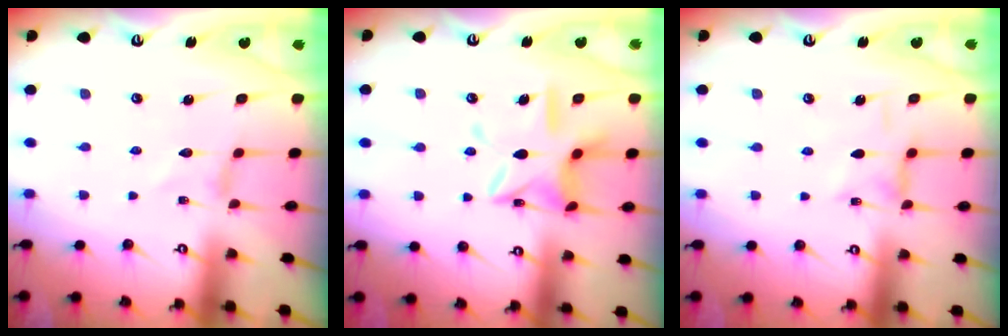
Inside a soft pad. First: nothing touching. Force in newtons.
{"total": 11.9, "press": 11.8, "slide": 0.9}
{"total": 2.1, "press": 2.1, "slide": 0.3}